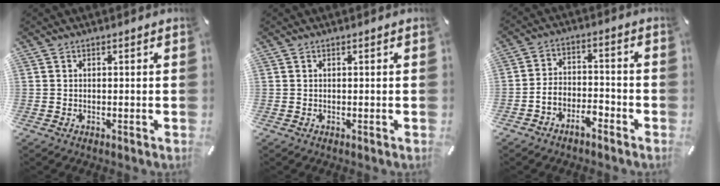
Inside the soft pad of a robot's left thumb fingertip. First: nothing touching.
{"total": 0.0}
{"total": 5.8, "force": [-4.4, 3.0, 2.3], "torque": [-0.045, 0.023, -0.084]}